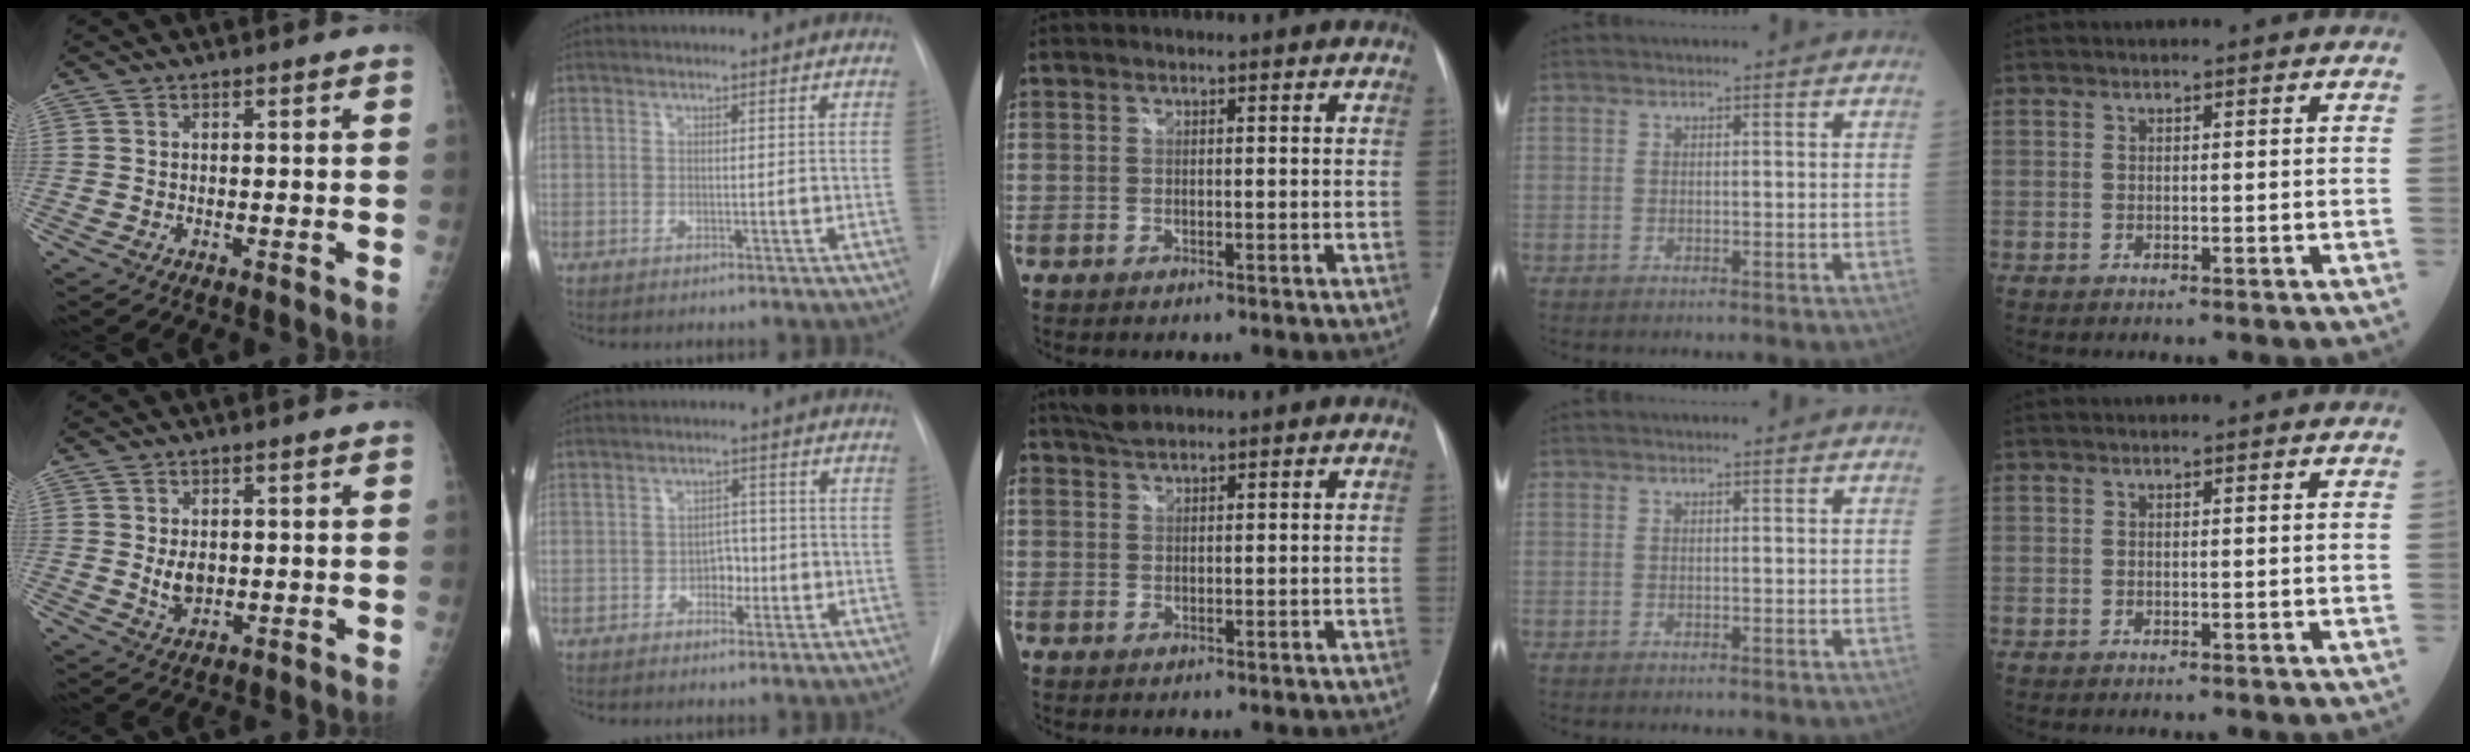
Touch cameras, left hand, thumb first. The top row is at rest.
{"thumb": {"total": 3.6, "force": [0.6, 2.3, 2.7], "torque": [-0.038, -0.010, 0.019]}, "index": {"total": 2.8, "force": [-1.1, 1.9, 1.7], "torque": [-0.018, 0.005, -0.018]}, "middle": {"total": 2.5, "force": [2.3, 0.5, 0.9], "torque": [-0.023, 0.011, 0.046]}}